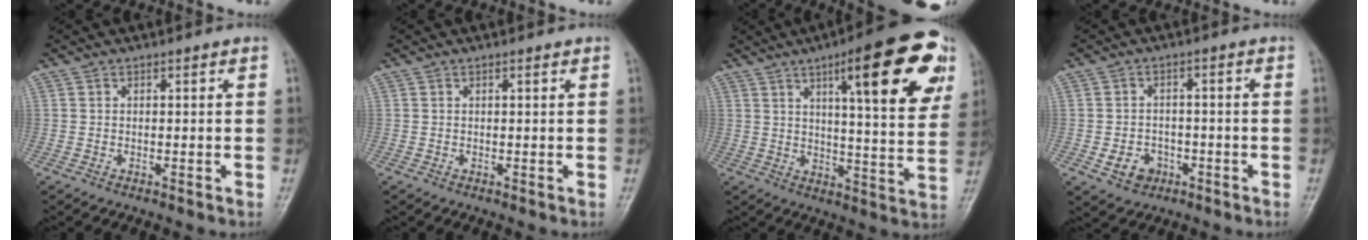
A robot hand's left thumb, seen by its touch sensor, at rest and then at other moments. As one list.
[{"total": 0.0}, {"total": 21.7, "force": [9.7, 5.3, 18.6], "torque": [-0.218, -0.020, 0.128]}, {"total": 5.2, "force": [-2.1, 4.3, 2.1], "torque": [-0.016, 0.015, -0.030]}]